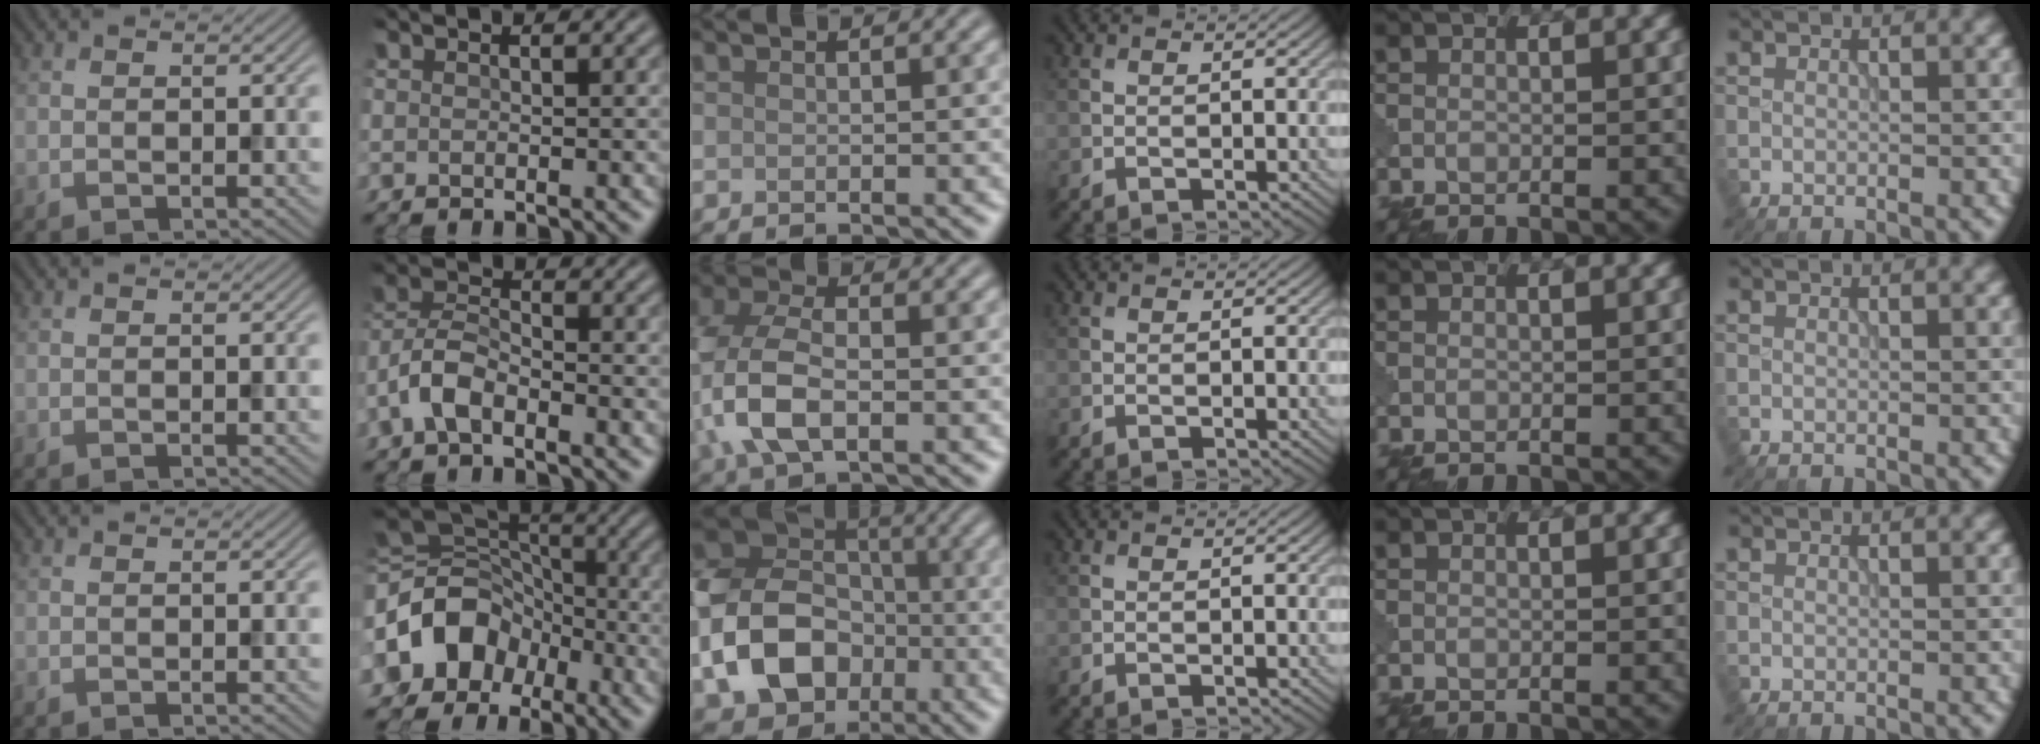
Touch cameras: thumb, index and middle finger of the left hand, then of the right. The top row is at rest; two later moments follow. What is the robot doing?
{"motion": "disassemble", "object": "puzzle pieces"}